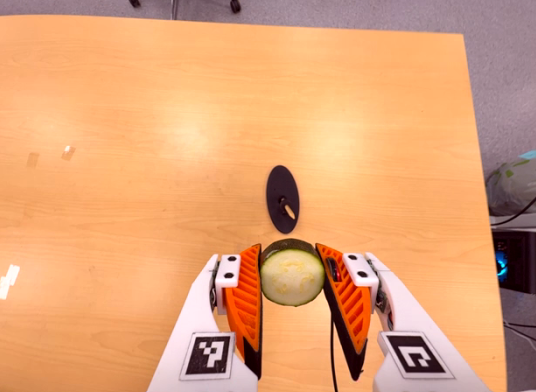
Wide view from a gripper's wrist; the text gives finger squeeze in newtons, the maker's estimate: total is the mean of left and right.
{"total": 11.7, "left": 10.8, "right": 12.6}